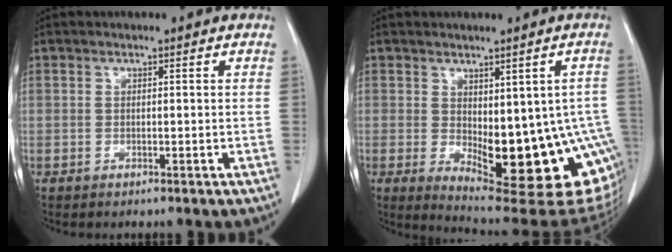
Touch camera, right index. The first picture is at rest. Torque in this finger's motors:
{"motor_torque": [1.45, -0.69, 0.42, 0.10]}